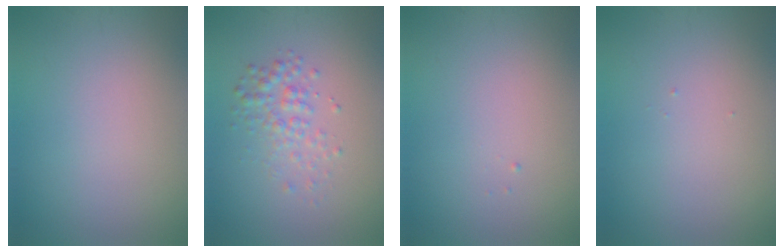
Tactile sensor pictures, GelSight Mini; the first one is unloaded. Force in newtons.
{"total": 2.3, "press": 2.3, "slide": 0.1}
{"total": 0.0}
{"total": 0.0}